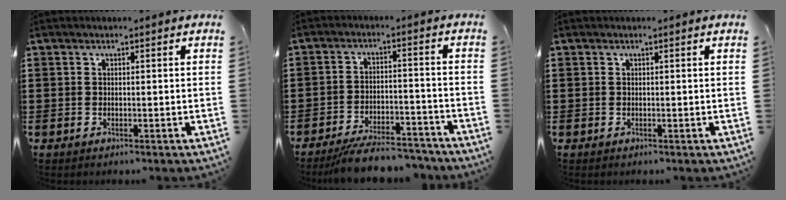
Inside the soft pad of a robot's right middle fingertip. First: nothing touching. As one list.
[{"total": 6.7, "force": [-6.2, 0.7, 2.6], "torque": [-0.050, -0.001, -0.116]}, {"total": 0.0}]